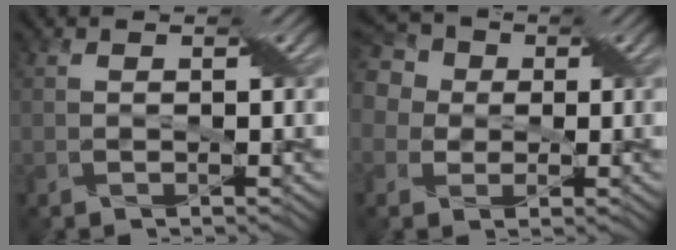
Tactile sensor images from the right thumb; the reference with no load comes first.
{"total": 8.6, "force": [2.1, 7.3, 4.1], "torque": [-0.131, 0.036, 0.007]}